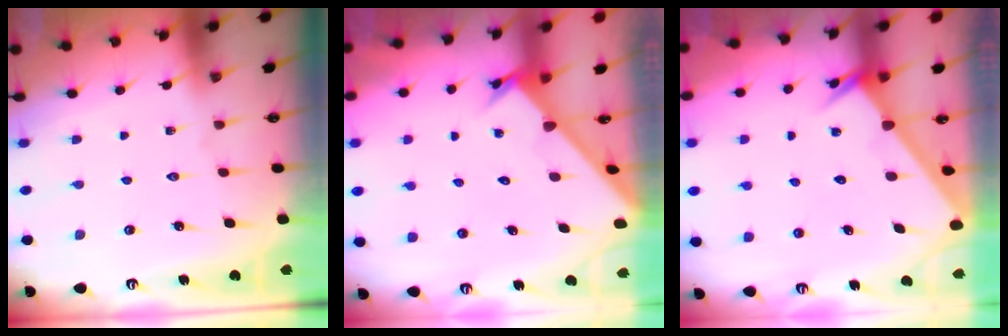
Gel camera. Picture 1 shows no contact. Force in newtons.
{"total": 2.6, "press": 2.6, "slide": 0.3}
{"total": 2.6, "press": 2.6, "slide": 0.0}